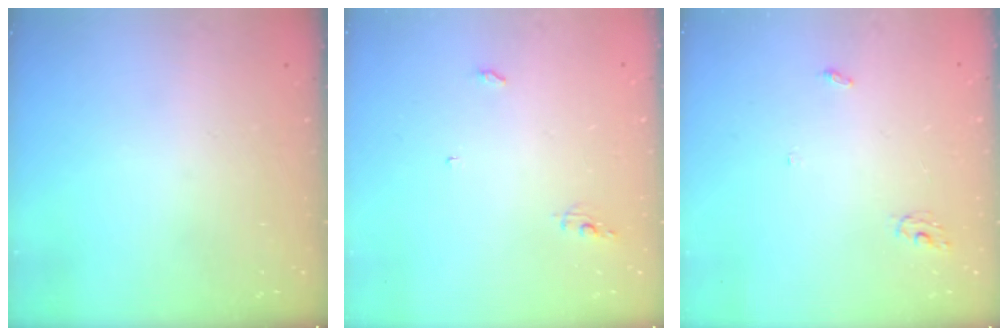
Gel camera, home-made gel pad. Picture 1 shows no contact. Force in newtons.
{"total": 4.1, "press": 4.1, "slide": 0.3}
{"total": 2.8, "press": 2.8, "slide": 0.2}